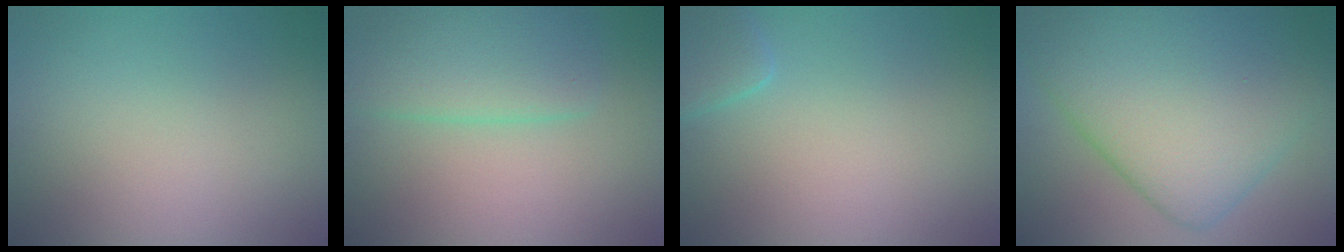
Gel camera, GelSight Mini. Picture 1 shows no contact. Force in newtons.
{"total": 5.2, "press": 5.2, "slide": 0.4}
{"total": 2.1, "press": 2.1, "slide": 0.2}
{"total": 13.4, "press": 13.4, "slide": 0.3}